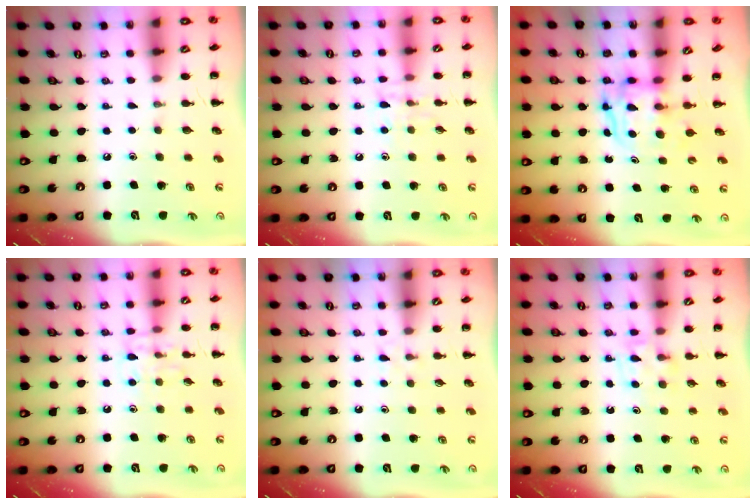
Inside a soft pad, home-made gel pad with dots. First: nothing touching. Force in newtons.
{"total": 6.2, "press": 6.1, "slide": 0.8}
{"total": 3.8, "press": 3.8, "slide": 0.4}
{"total": 7.7, "press": 7.7, "slide": 0.4}
{"total": 2.9, "press": 2.6, "slide": 1.3}
{"total": 6.2, "press": 6.0, "slide": 1.4}